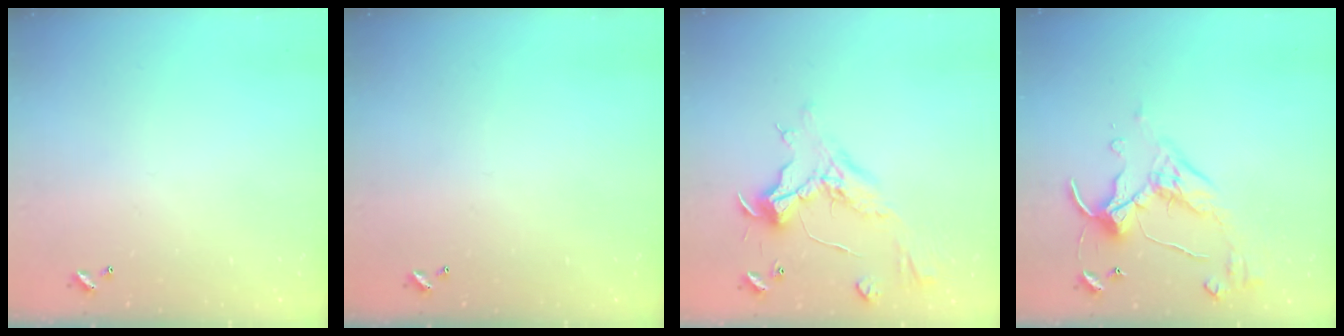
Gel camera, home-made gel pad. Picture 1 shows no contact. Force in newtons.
{"total": 0.0}
{"total": 1.1, "press": 0.5, "slide": 1.0}
{"total": 6.1, "press": 6.0, "slide": 1.2}